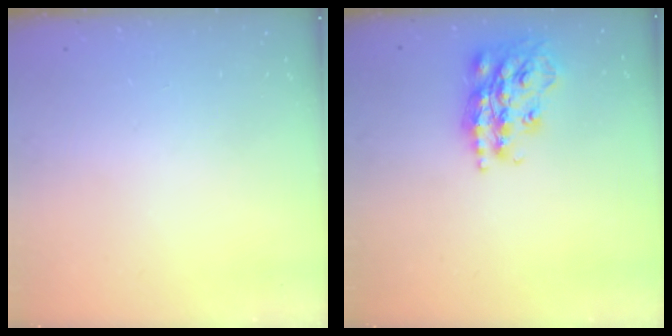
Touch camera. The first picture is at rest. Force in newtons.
{"total": 19.2, "press": 19.2, "slide": 1.3}